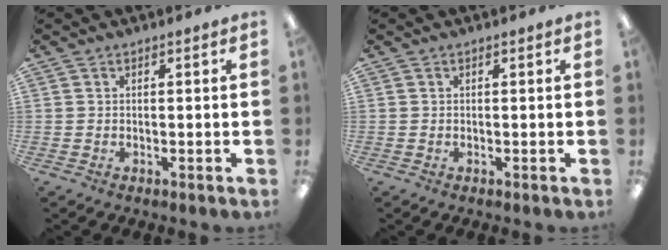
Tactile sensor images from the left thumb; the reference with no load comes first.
{"total": 0.0}